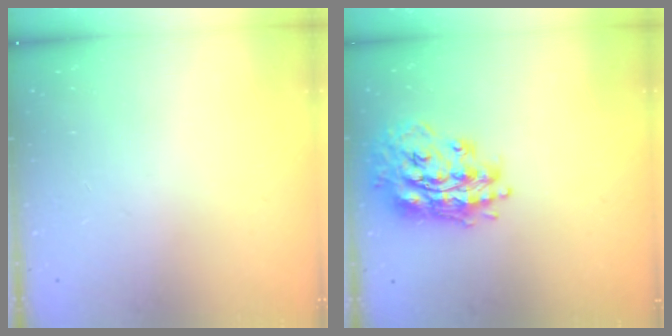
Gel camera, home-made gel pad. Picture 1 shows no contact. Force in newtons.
{"total": 18.7, "press": 18.7, "slide": 1.8}